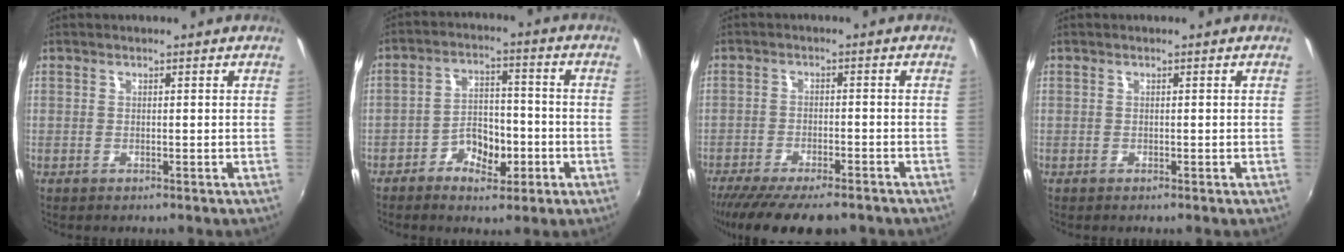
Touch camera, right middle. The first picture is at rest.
{"total": 7.9, "force": [-3.7, 4.7, 5.2], "torque": [-0.098, 0.015, -0.056]}
{"total": 12.9, "force": [-10.4, 2.9, 7.0], "torque": [-0.148, -0.045, -0.166]}
{"total": 0.0}